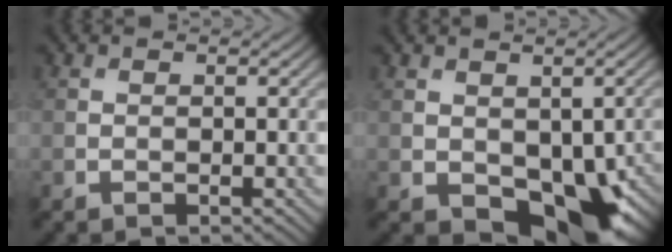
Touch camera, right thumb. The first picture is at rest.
{"total": 10.8, "force": [-2.6, 7.0, 7.7], "torque": [-0.120, -0.048, -0.017]}